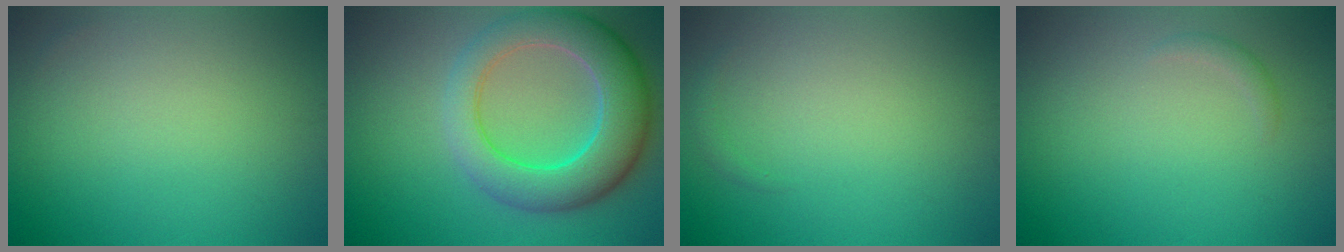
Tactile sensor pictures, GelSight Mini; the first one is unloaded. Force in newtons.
{"total": 8.3, "press": 8.3, "slide": 0.4}
{"total": 0.5, "press": 0.5, "slide": 0.1}
{"total": 0.8, "press": 0.8, "slide": 0.1}